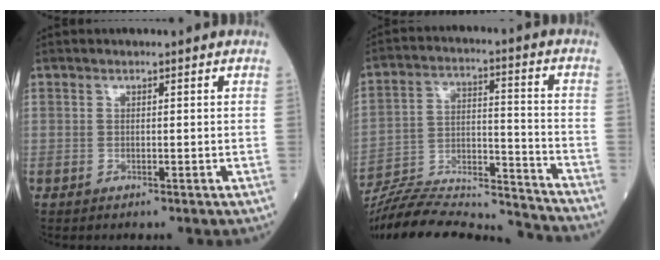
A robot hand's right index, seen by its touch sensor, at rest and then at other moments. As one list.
[{"total": 23.1, "force": [-22.0, 1.6, 6.9], "torque": [-0.134, 0.003, -0.344]}]